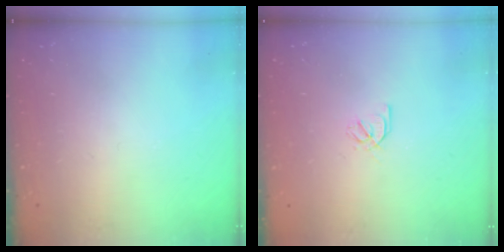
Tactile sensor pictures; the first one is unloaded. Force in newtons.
{"total": 2.2, "press": 2.1, "slide": 0.6}